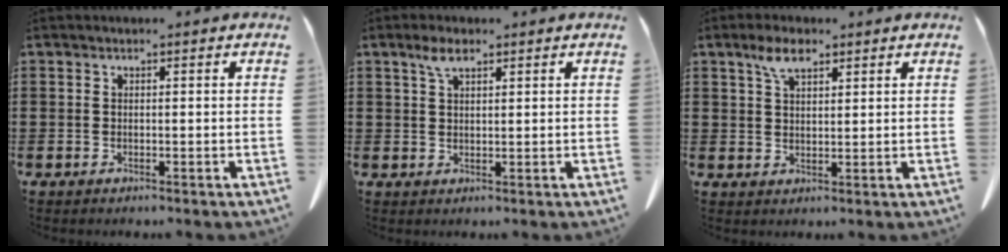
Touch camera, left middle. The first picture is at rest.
{"total": 3.2, "force": [2.0, 1.2, 2.2], "torque": [-0.049, 0.004, 0.036]}
{"total": 4.6, "force": [2.9, 2.0, 3.0], "torque": [-0.066, 0.005, 0.053]}